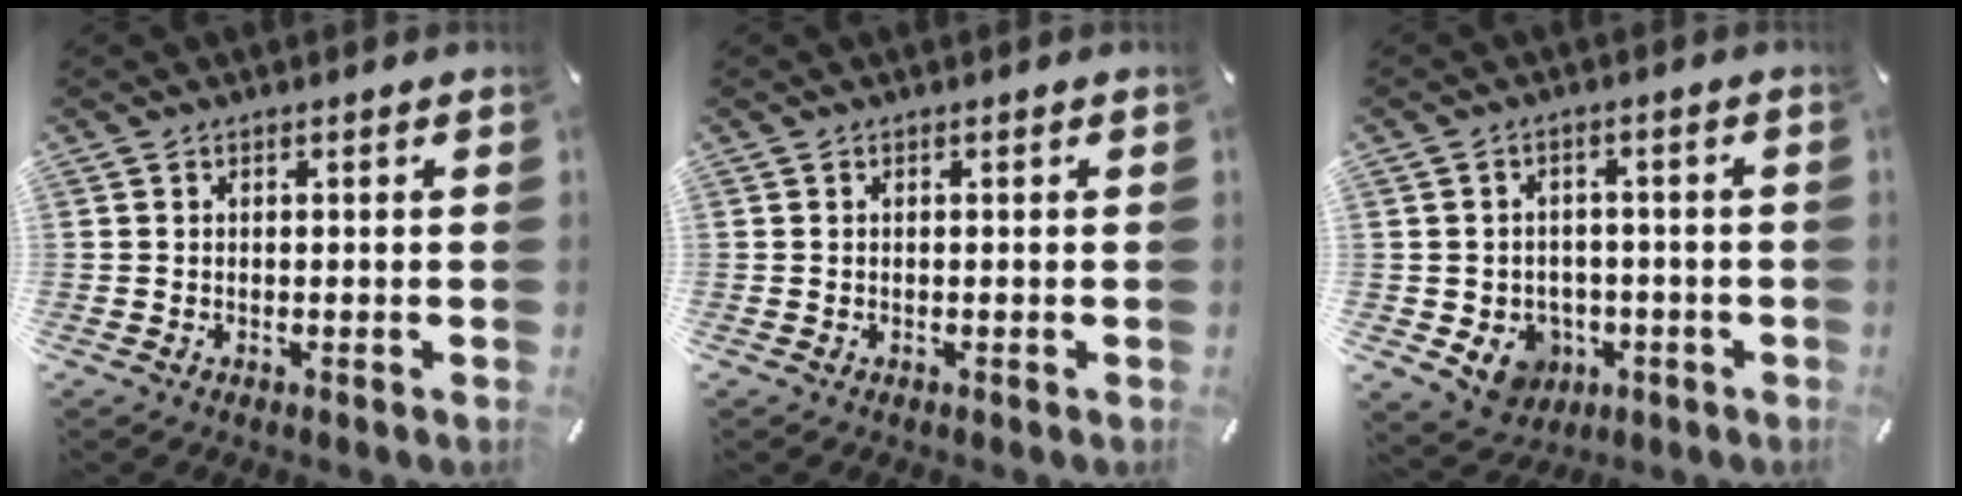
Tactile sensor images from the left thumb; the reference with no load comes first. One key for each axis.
{"total": 0.0}
{"total": 6.8, "fx": -2.0, "fy": 6.3, "fz": 1.9, "tx": -0.037, "ty": 0.010, "tz": -0.032}